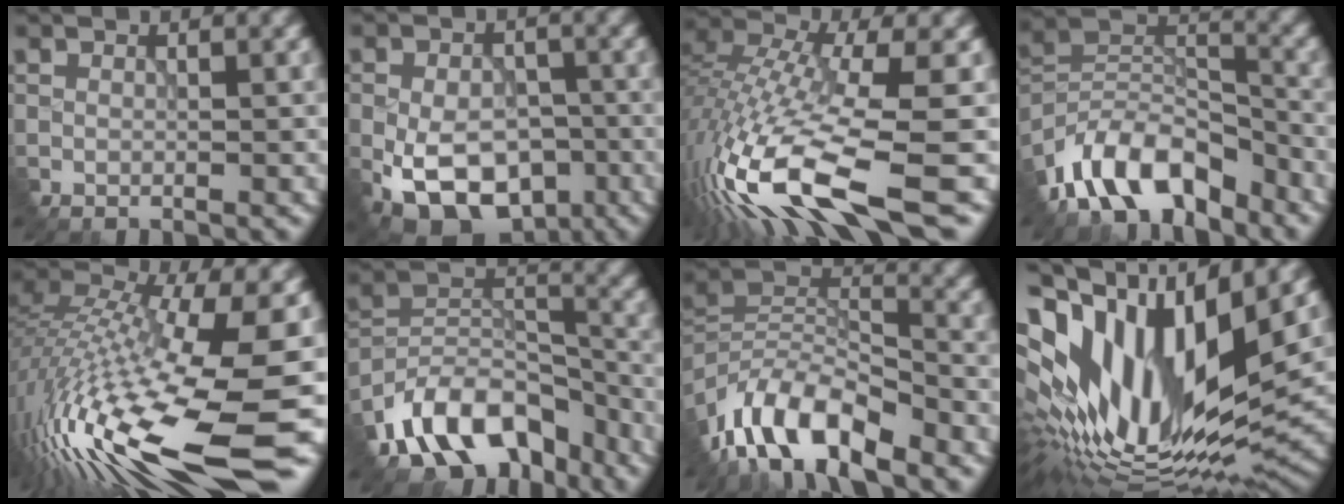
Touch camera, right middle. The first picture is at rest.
{"total": 10.7, "force": [-4.6, 6.8, 6.9], "torque": [-0.106, -0.020, -0.066]}
{"total": 15.0, "force": [-6.3, 4.5, 12.8], "torque": [-0.281, -0.005, -0.104]}
{"total": 9.4, "force": [-6.9, 4.2, 4.9], "torque": [-0.080, 0.014, -0.139]}
{"total": 16.6, "force": [-5.1, 4.8, 15.1], "torque": [-0.315, 0.008, -0.094]}
{"total": 11.2, "force": [-7.6, 6.3, 5.4], "torque": [-0.097, 0.013, -0.143]}
{"total": 9.9, "force": [-6.7, 3.6, 6.3], "torque": [-0.114, 0.013, -0.136]}
{"total": 16.5, "force": [2.0, 6.8, 14.9], "torque": [-0.288, 0.024, 0.032]}